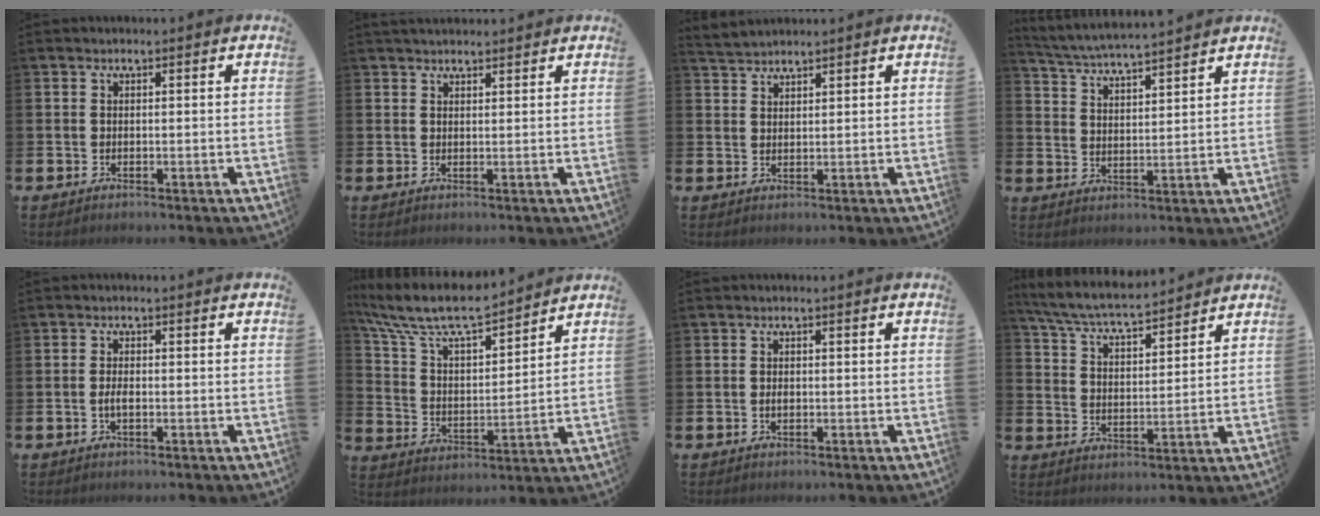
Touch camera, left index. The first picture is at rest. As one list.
[{"total": 2.0, "force": [1.9, 0.5, 0.2], "torque": [0.001, -0.005, 0.034]}, {"total": 2.7, "force": [2.6, 0.4, 0.1], "torque": [-0.004, -0.010, 0.049]}, {"total": 4.8, "force": [4.7, -0.1, 0.8], "torque": [-0.038, -0.032, 0.083]}, {"total": 1.6, "force": [-0.4, 0.6, 1.4], "torque": [-0.020, -0.002, -0.010]}, {"total": 9.6, "force": [8.8, 2.0, 3.4], "torque": [-0.107, -0.056, 0.154]}, {"total": 0.8, "force": [-0.1, 0.4, 0.7], "torque": [-0.016, 0.003, -0.004]}, {"total": 6.5, "force": [6.2, 0.7, 1.8], "torque": [-0.062, -0.039, 0.108]}]